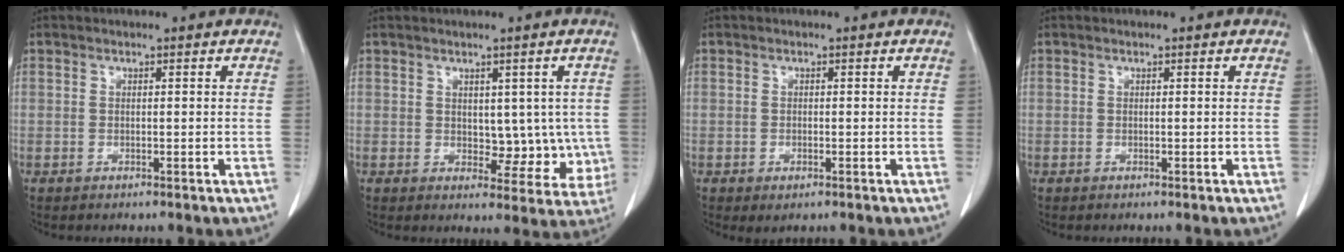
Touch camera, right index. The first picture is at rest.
{"total": 6.3, "force": [0.4, 4.1, 4.8], "torque": [-0.034, 0.005, 0.020]}
{"total": 1.3, "force": [-0.6, 0.6, 1.0], "torque": [-0.014, -0.002, -0.002]}
{"total": 0.0}